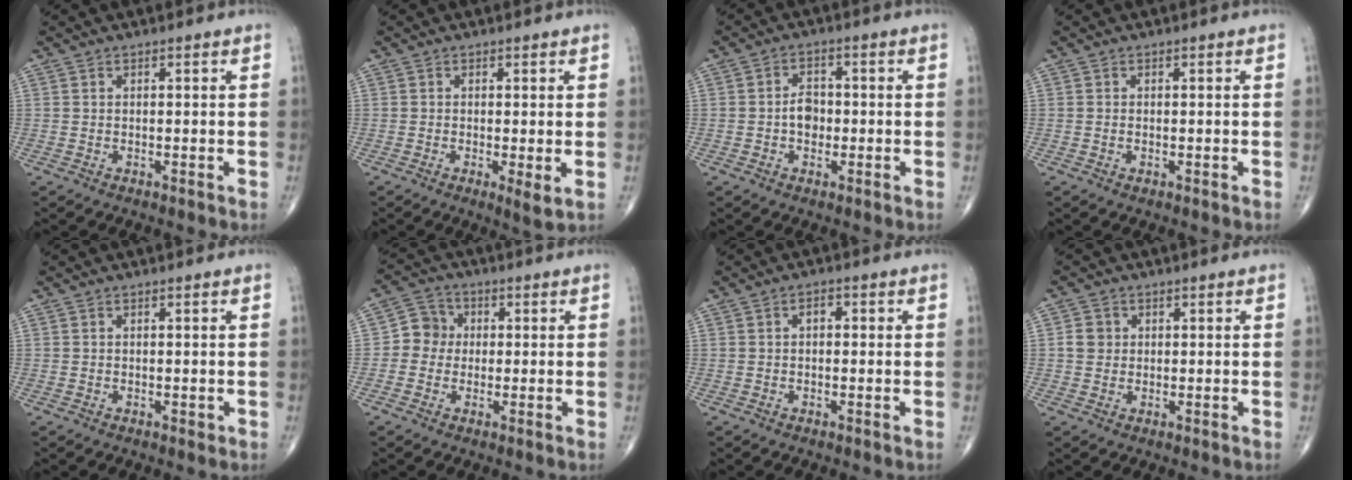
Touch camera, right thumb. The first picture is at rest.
{"total": 3.1, "force": [-0.4, 0.6, 3.0], "torque": [-0.055, -0.014, -0.010]}
{"total": 4.1, "force": [-0.6, 3.0, 2.7], "torque": [-0.031, 0.012, -0.017]}
{"total": 0.7, "force": [-0.2, 0.4, 0.5], "torque": [-0.013, 0.002, -0.002]}
{"total": 0.6, "force": [-0.1, 0.3, 0.5], "torque": [-0.007, -0.002, -0.002]}
{"total": 5.6, "force": [-0.1, 5.2, 2.0], "torque": [-0.007, 0.014, -0.015]}
{"total": 2.1, "force": [0.2, 1.3, 1.6], "torque": [-0.018, 0.009, -0.002]}
{"total": 2.9, "force": [0.4, 2.6, 1.0], "torque": [-0.004, 0.004, 0.005]}